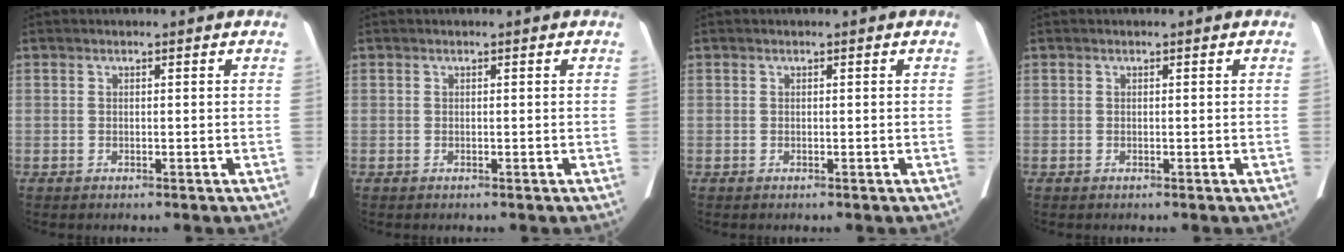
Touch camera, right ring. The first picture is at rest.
{"total": 0.0}
{"total": 0.0}
{"total": 0.0}